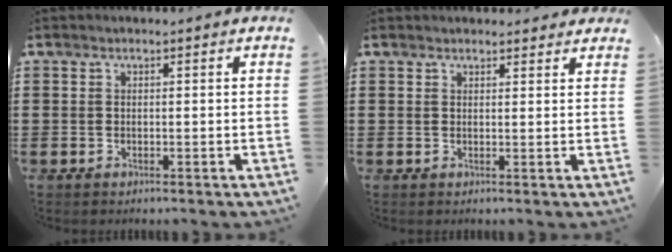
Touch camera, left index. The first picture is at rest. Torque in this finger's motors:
{"motor_torque": [1.67, -0.47, 0.40, 0.03]}